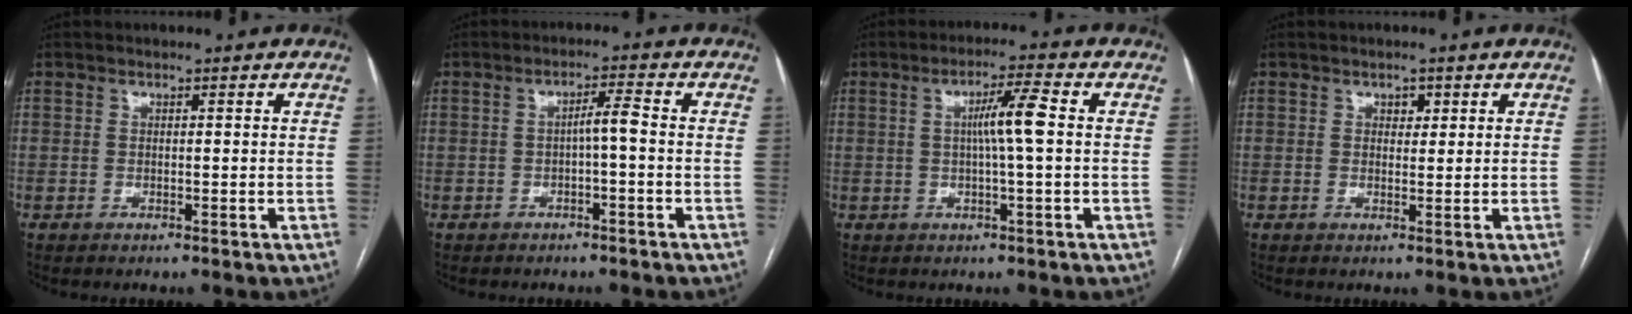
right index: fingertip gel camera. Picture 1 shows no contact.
{"total": 2.9, "force": [-0.5, 0.1, 2.8], "torque": [-0.046, 0.008, -0.008]}
{"total": 5.7, "force": [0.4, -0.4, 5.7], "torque": [-0.101, 0.007, 0.009]}
{"total": 1.5, "force": [0.7, 1.0, 0.8], "torque": [-0.009, 0.001, 0.009]}